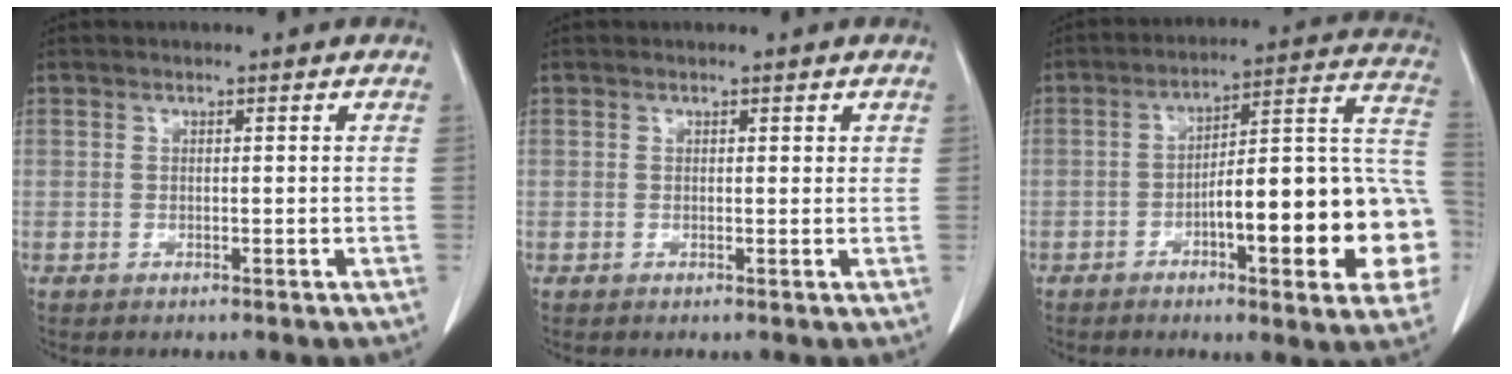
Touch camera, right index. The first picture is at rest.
{"total": 0.6, "force": [0.4, 0.3, 0.3], "torque": [0.001, -0.001, 0.003]}
{"total": 21.2, "force": [-5.4, 4.0, 20.1], "torque": [-0.199, 0.035, -0.064]}